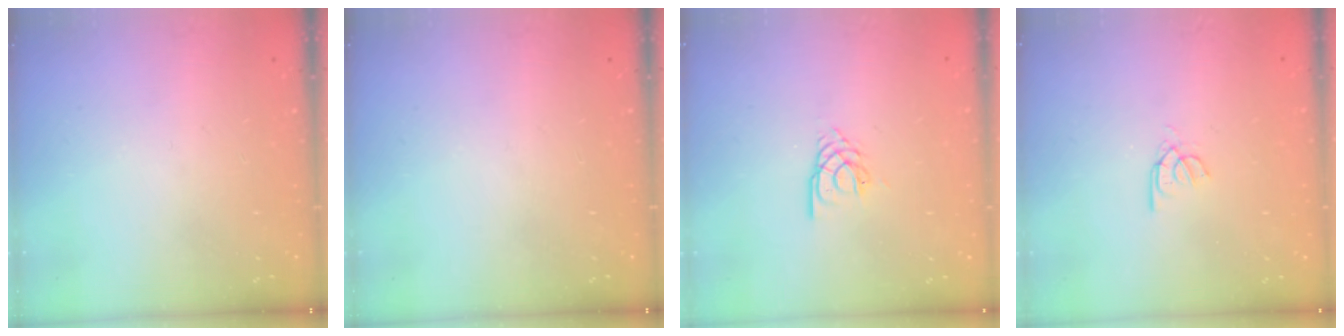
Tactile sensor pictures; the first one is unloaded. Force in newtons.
{"total": 0.0}
{"total": 2.9, "press": 2.8, "slide": 0.4}
{"total": 2.6, "press": 2.6, "slide": 0.2}